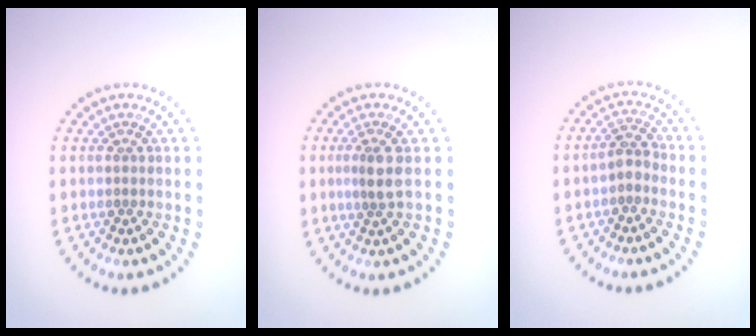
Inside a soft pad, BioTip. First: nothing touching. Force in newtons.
{"total": 2.1, "press": 1.7, "slide": 1.2}
{"total": 1.7, "press": 1.4, "slide": 0.9}